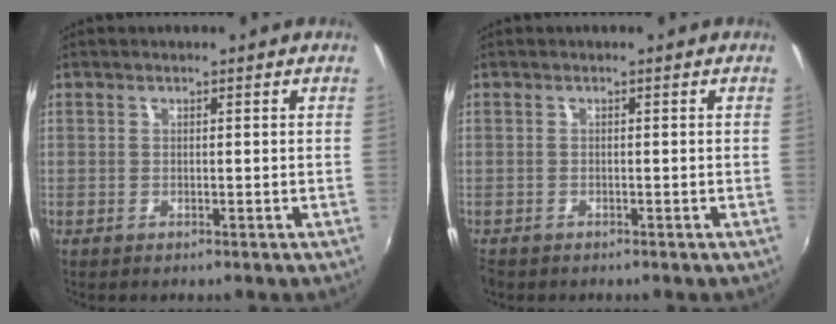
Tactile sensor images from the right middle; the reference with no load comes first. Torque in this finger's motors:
{"motor_torque": [0.20, -0.22, 0.04, 0.02]}